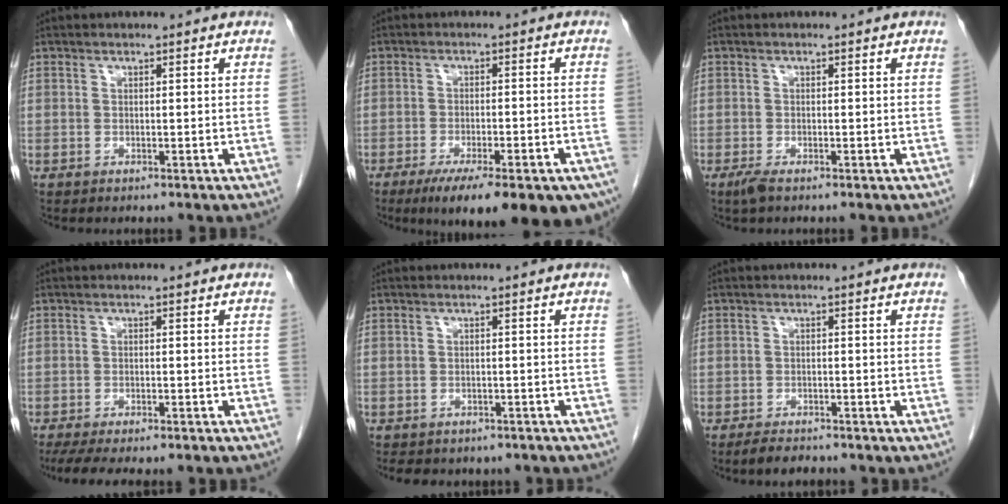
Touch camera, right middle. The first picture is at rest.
{"total": 19.0, "force": [-13.1, 4.6, 13.0], "torque": [-0.138, -0.020, -0.169]}
{"total": 1.7, "force": [-1.1, 0.3, 1.2], "torque": [-0.031, -0.006, -0.022]}
{"total": 11.1, "force": [-9.1, 2.5, 5.8], "torque": [-0.085, -0.009, -0.124]}
{"total": 9.3, "force": [-7.7, 4.3, 3.2], "torque": [-0.058, 0.006, -0.083]}
{"total": 3.0, "force": [-2.6, 0.8, 1.2], "torque": [-0.026, -0.004, -0.041]}